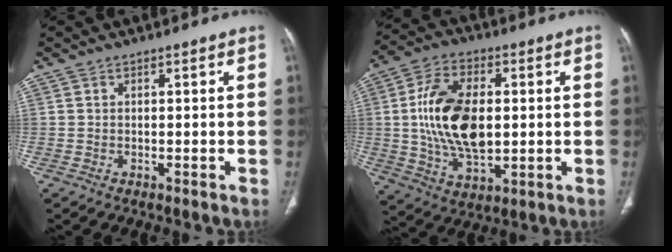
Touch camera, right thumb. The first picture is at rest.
{"total": 17.2, "force": [1.1, 9.6, 14.1], "torque": [-0.258, -0.001, 0.025]}